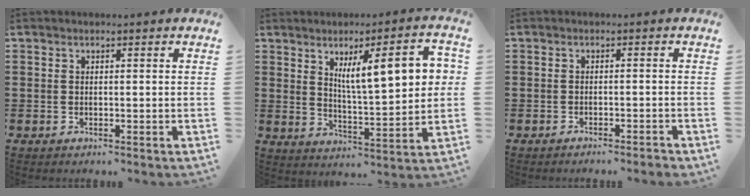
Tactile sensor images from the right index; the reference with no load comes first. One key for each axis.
{"total": 10.2, "fx": 3.7, "fy": 2.6, "fz": 9.1, "tx": -0.151, "ty": -0.002, "tz": 0.056}
{"total": 1.3, "fx": -1.2, "fy": -0.3, "fz": 0.4, "tx": -0.008, "ty": 0.001, "tz": -0.024}